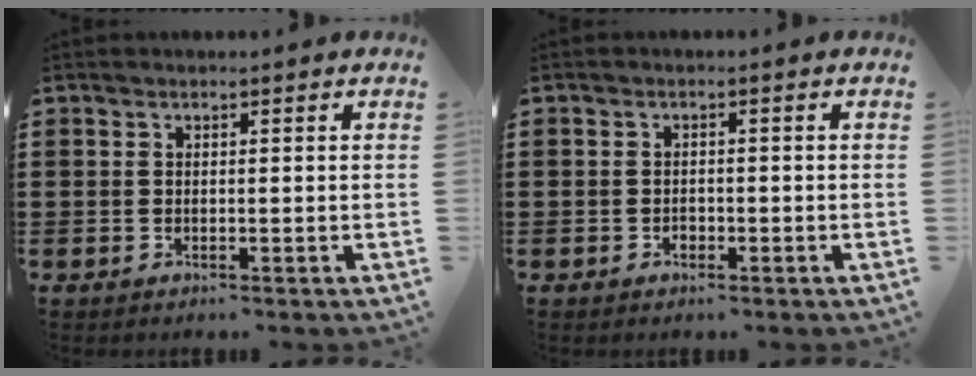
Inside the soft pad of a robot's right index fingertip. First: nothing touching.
{"total": 1.0, "force": [-0.6, 0.7, 0.4], "torque": [-0.010, -0.002, -0.011]}